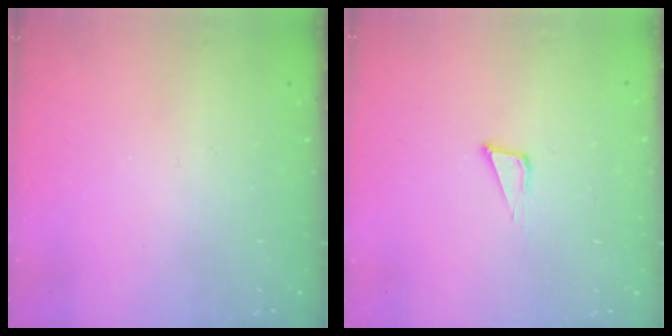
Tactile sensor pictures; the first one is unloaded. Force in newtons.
{"total": 4.0, "press": 3.9, "slide": 0.8}